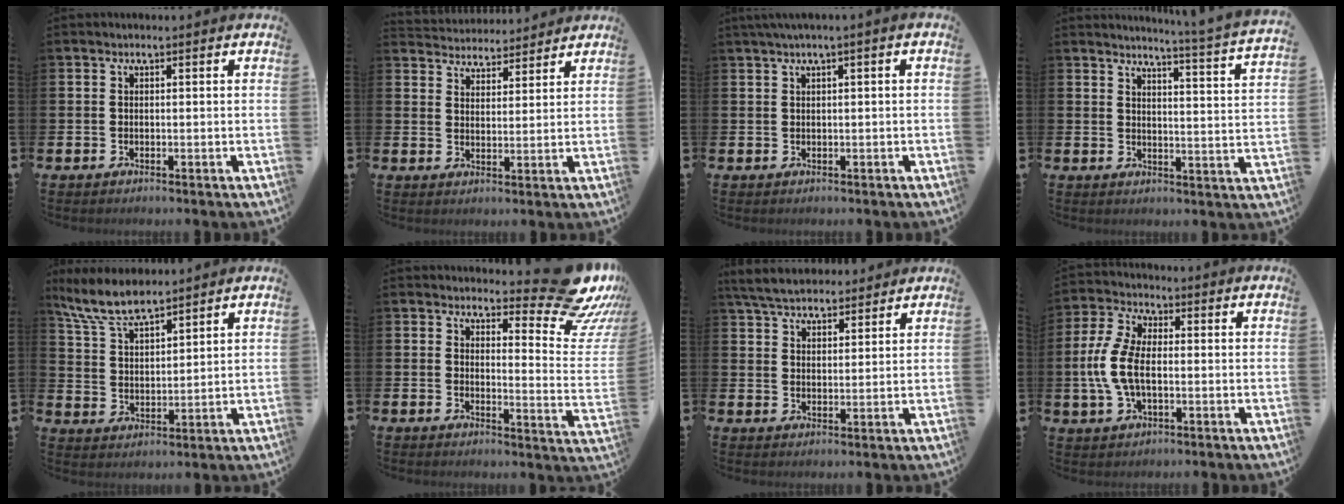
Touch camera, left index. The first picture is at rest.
{"total": 4.3, "force": [4.2, 0.8, -0.6], "torque": [-0.011, -0.024, 0.077]}
{"total": 1.2, "force": [0.6, -0.1, 1.1], "torque": [-0.027, 0.003, 0.012]}
{"total": 3.6, "force": [3.4, -1.0, 0.9], "torque": [-0.020, -0.041, 0.049]}
{"total": 7.8, "force": [7.0, 1.5, 2.9], "torque": [-0.088, -0.024, 0.130]}
{"total": 10.2, "force": [8.4, 3.1, 5.0], "torque": [-0.054, -0.074, 0.139]}
{"total": 5.6, "force": [5.4, 1.3, 1.0], "torque": [-0.044, -0.018, 0.099]}
{"total": 7.3, "force": [-0.2, 3.9, 6.1], "torque": [-0.146, 0.010, -0.008]}